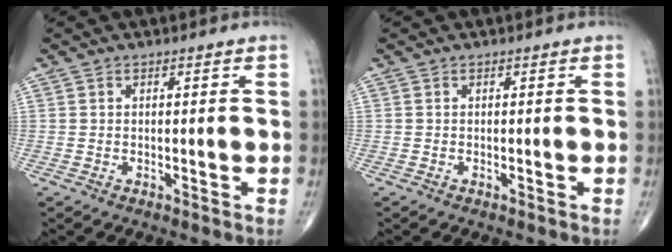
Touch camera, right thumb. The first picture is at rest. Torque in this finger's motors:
{"motor_torque": [0.99, -0.73, -0.06, -0.15, 0.01]}